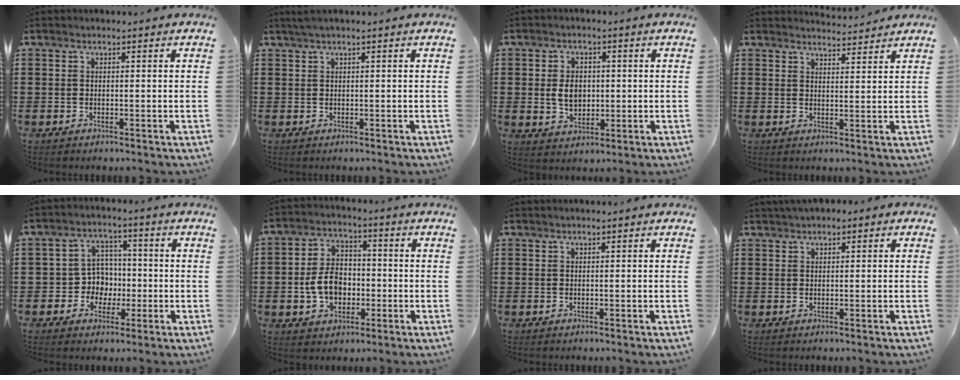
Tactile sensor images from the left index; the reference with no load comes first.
{"total": 0.9, "force": [0.4, 0.0, 0.8], "torque": [-0.014, 0.000, 0.007]}
{"total": 4.6, "force": [0.0, 3.2, 3.2], "torque": [-0.068, 0.005, -0.005]}
{"total": 2.9, "force": [2.9, 0.1, 0.1], "torque": [-0.003, -0.013, 0.053]}
{"total": 5.7, "force": [-0.9, 5.4, 1.7], "torque": [-0.051, 0.016, -0.016]}
{"total": 7.5, "force": [-1.6, 5.5, 4.7], "torque": [-0.112, 0.003, -0.037]}
{"total": 0.0}
{"total": 1.1, "force": [0.6, 0.5, 0.7], "torque": [-0.015, 0.004, 0.012]}